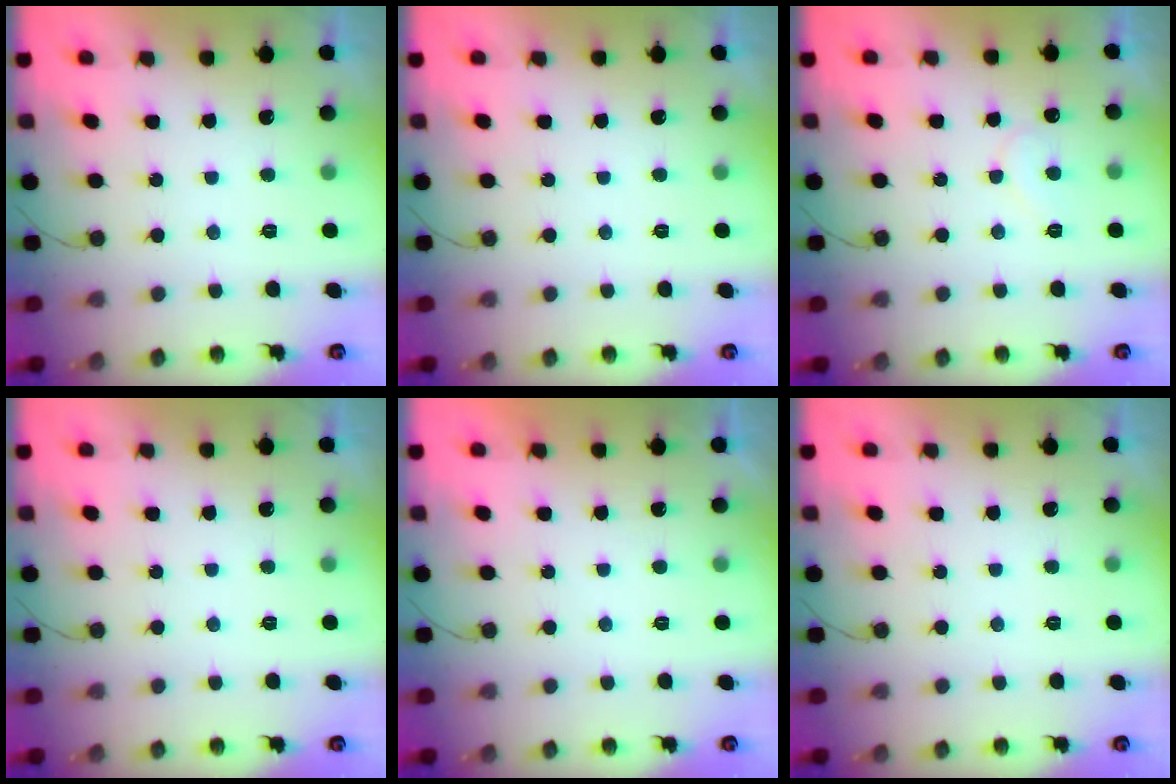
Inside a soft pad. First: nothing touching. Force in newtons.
{"total": 0.0}
{"total": 5.1, "press": 5.1, "slide": 0.4}
{"total": 0.0}
{"total": 1.8, "press": 1.7, "slide": 0.1}
{"total": 0.0}